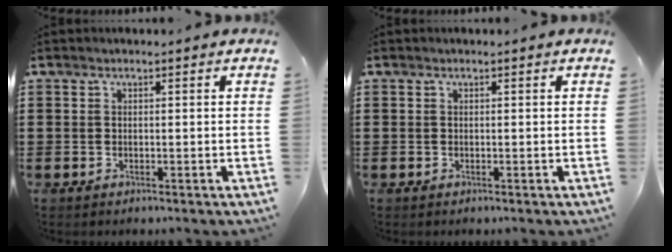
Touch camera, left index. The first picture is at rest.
{"total": 0.0}